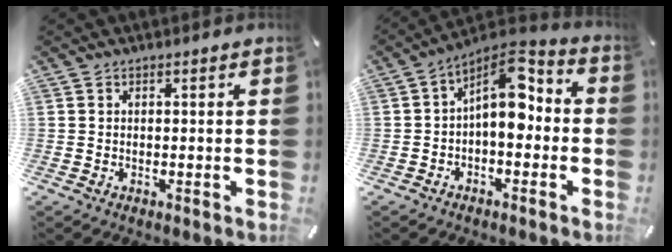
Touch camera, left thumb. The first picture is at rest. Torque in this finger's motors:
{"motor_torque": [0.22, 0.70, 1.14, 0.14, 0.35]}